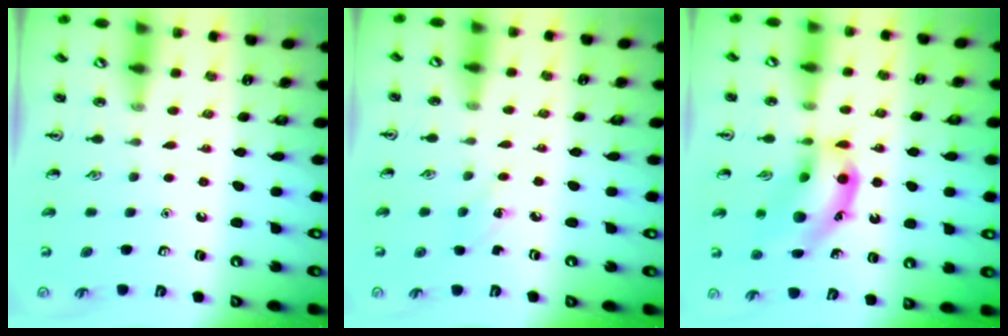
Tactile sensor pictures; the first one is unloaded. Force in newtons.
{"total": 2.3, "press": 2.2, "slide": 0.8}
{"total": 14.9, "press": 14.7, "slide": 2.4}